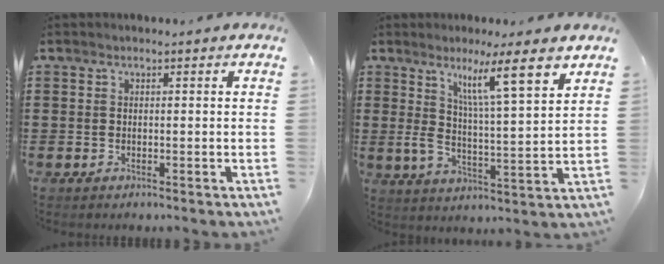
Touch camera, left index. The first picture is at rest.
{"total": 9.7, "force": [5.8, 1.0, 7.7], "torque": [-0.141, -0.031, 0.093]}